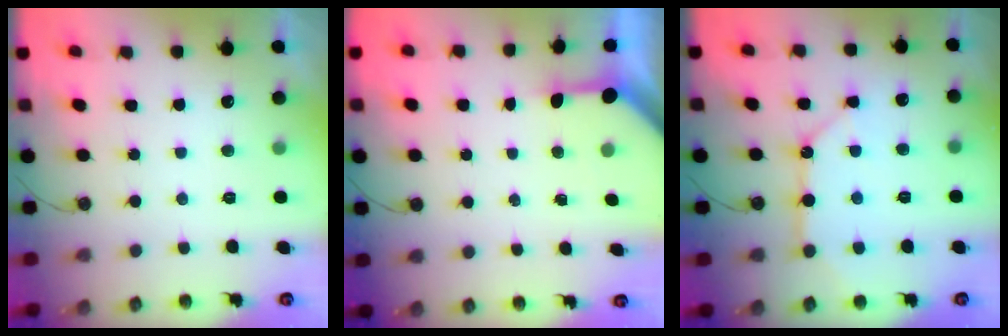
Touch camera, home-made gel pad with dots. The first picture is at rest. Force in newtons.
{"total": 3.4, "press": 3.4, "slide": 0.3}
{"total": 11.4, "press": 11.4, "slide": 0.9}